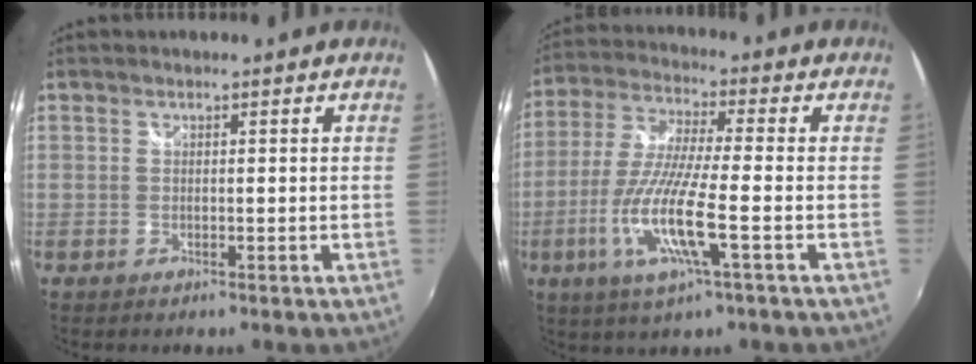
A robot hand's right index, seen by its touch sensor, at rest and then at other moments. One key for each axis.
{"total": 13.7, "fx": -4.5, "fy": 1.3, "fz": 12.9, "tx": -0.269, "ty": -0.016, "tz": -0.087}